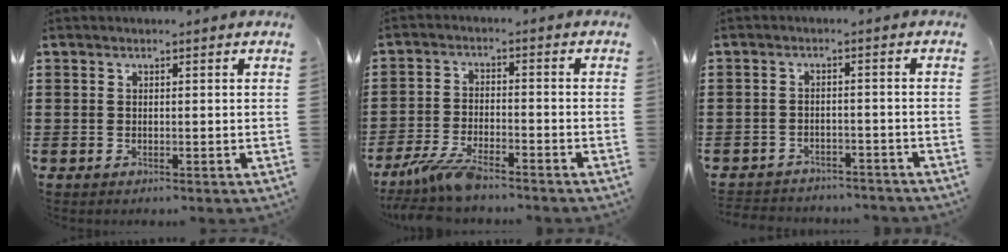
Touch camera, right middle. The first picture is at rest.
{"total": 6.3, "force": [-5.2, 1.1, 3.3], "torque": [-0.086, -0.012, -0.105]}
{"total": 2.8, "force": [-2.7, 0.4, -0.2], "torque": [-0.005, -0.002, -0.060]}